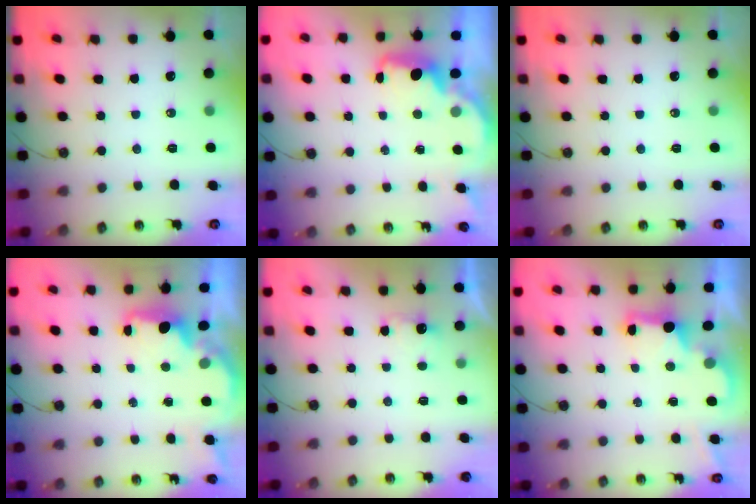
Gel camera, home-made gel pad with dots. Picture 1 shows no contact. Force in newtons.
{"total": 2.2, "press": 2.1, "slide": 0.7}
{"total": 0.0}
{"total": 1.8, "press": 1.7, "slide": 0.6}
{"total": 2.3, "press": 2.2, "slide": 0.9}
{"total": 2.0, "press": 2.0, "slide": 0.5}